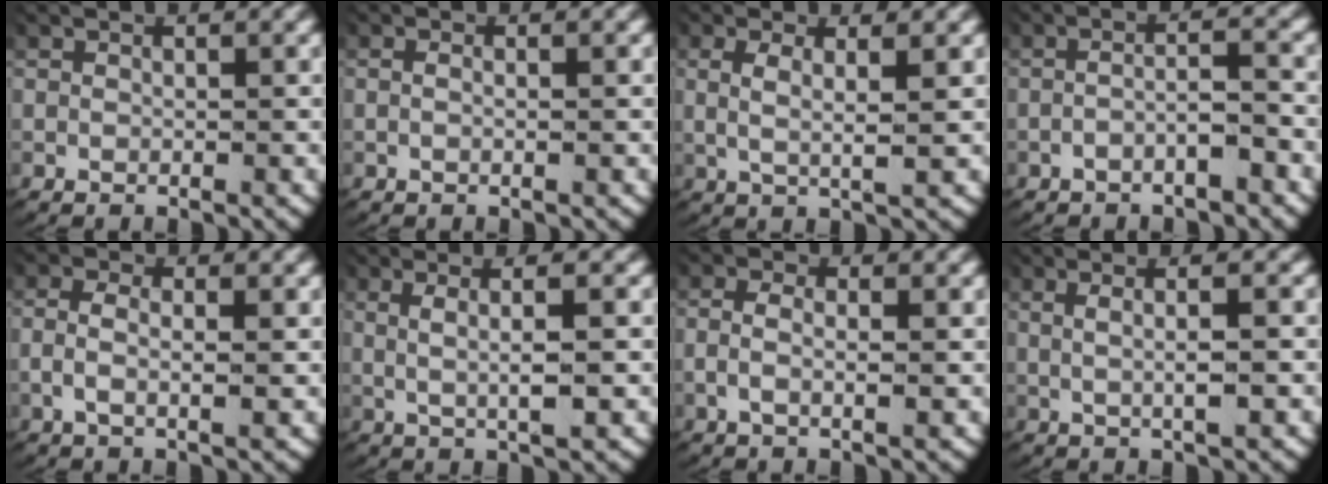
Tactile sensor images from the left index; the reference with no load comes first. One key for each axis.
{"total": 0.7, "fx": -0.1, "fy": -0.1, "fz": 0.7, "tx": -0.017, "ty": -0.003, "tz": -0.001}
{"total": 3.1, "fx": 1.0, "fy": 1.0, "fz": 2.8, "tx": -0.058, "ty": -0.009, "tz": 0.023}
{"total": 2.6, "fx": -1.2, "fy": 0.3, "fz": 2.3, "tx": -0.036, "ty": 0.000, "tz": -0.021}
{"total": 2.8, "fx": -0.4, "fy": 1.3, "fz": 2.5, "tx": -0.061, "ty": -0.012, "tz": -0.002}
{"total": 4.6, "fx": 1.2, "fy": 1.1, "fz": 4.3, "tx": -0.068, "ty": 0.008, "tz": 0.024}
{"total": 2.5, "fx": -0.4, "fy": 1.0, "fz": 2.2, "tx": -0.057, "ty": -0.011, "tz": -0.004}
{"total": 3.3, "fx": 0.6, "fy": 0.7, "fz": 3.1, "tx": -0.050, "ty": 0.004, "tz": 0.015}